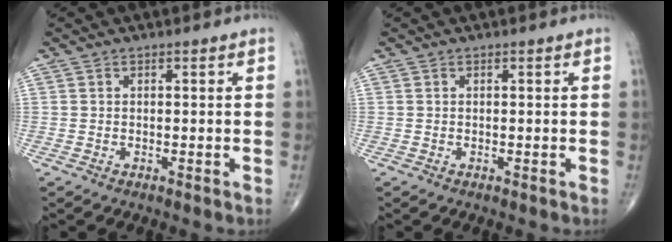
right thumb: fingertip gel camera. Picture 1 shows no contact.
{"total": 0.0}